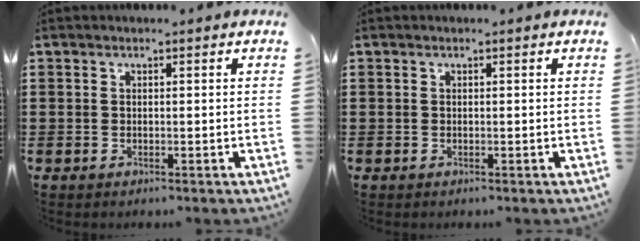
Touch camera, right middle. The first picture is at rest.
{"total": 0.0}